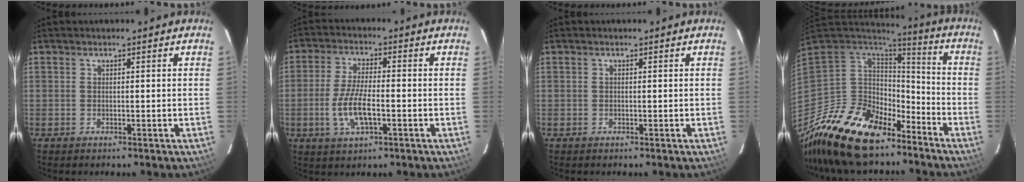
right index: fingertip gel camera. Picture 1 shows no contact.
{"total": 8.4, "force": [-2.4, 2.9, 7.5], "torque": [-0.156, -0.005, -0.046]}
{"total": 0.0}
{"total": 20.2, "force": [-14.2, 10.2, 10.0], "torque": [-0.227, -0.008, -0.235]}